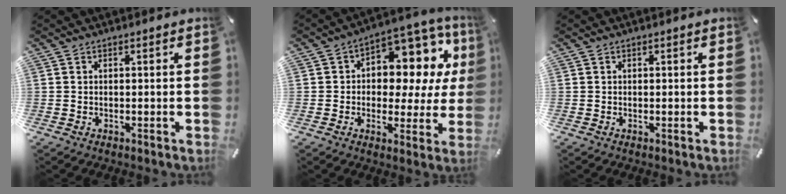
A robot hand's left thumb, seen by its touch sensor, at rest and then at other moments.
{"total": 12.0, "force": [3.9, 8.1, 8.0], "torque": [-0.102, -0.039, 0.067]}
{"total": 0.0}